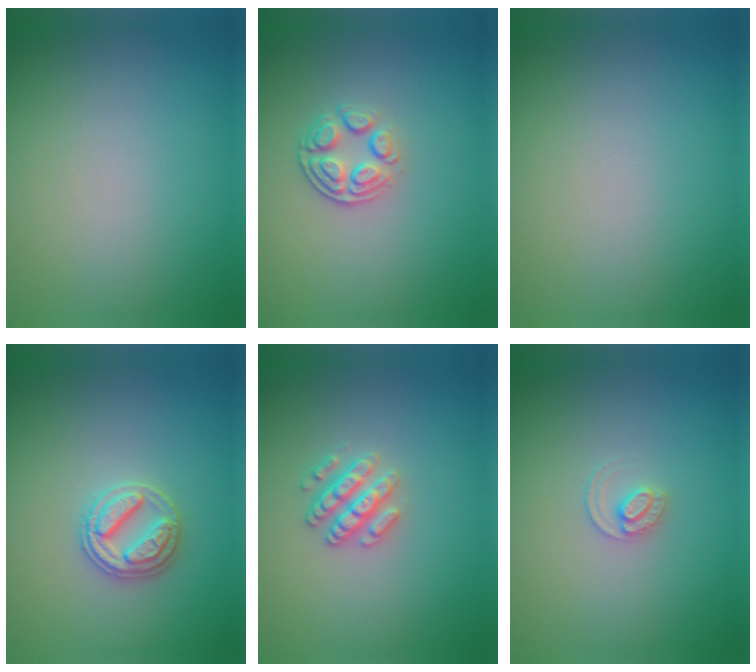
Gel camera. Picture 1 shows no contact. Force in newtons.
{"total": 3.0, "press": 2.3, "slide": 1.9}
{"total": 0.0}
{"total": 2.8, "press": 2.8, "slide": 0.2}
{"total": 2.5, "press": 2.5, "slide": 0.4}
{"total": 1.5, "press": 1.5, "slide": 0.2}